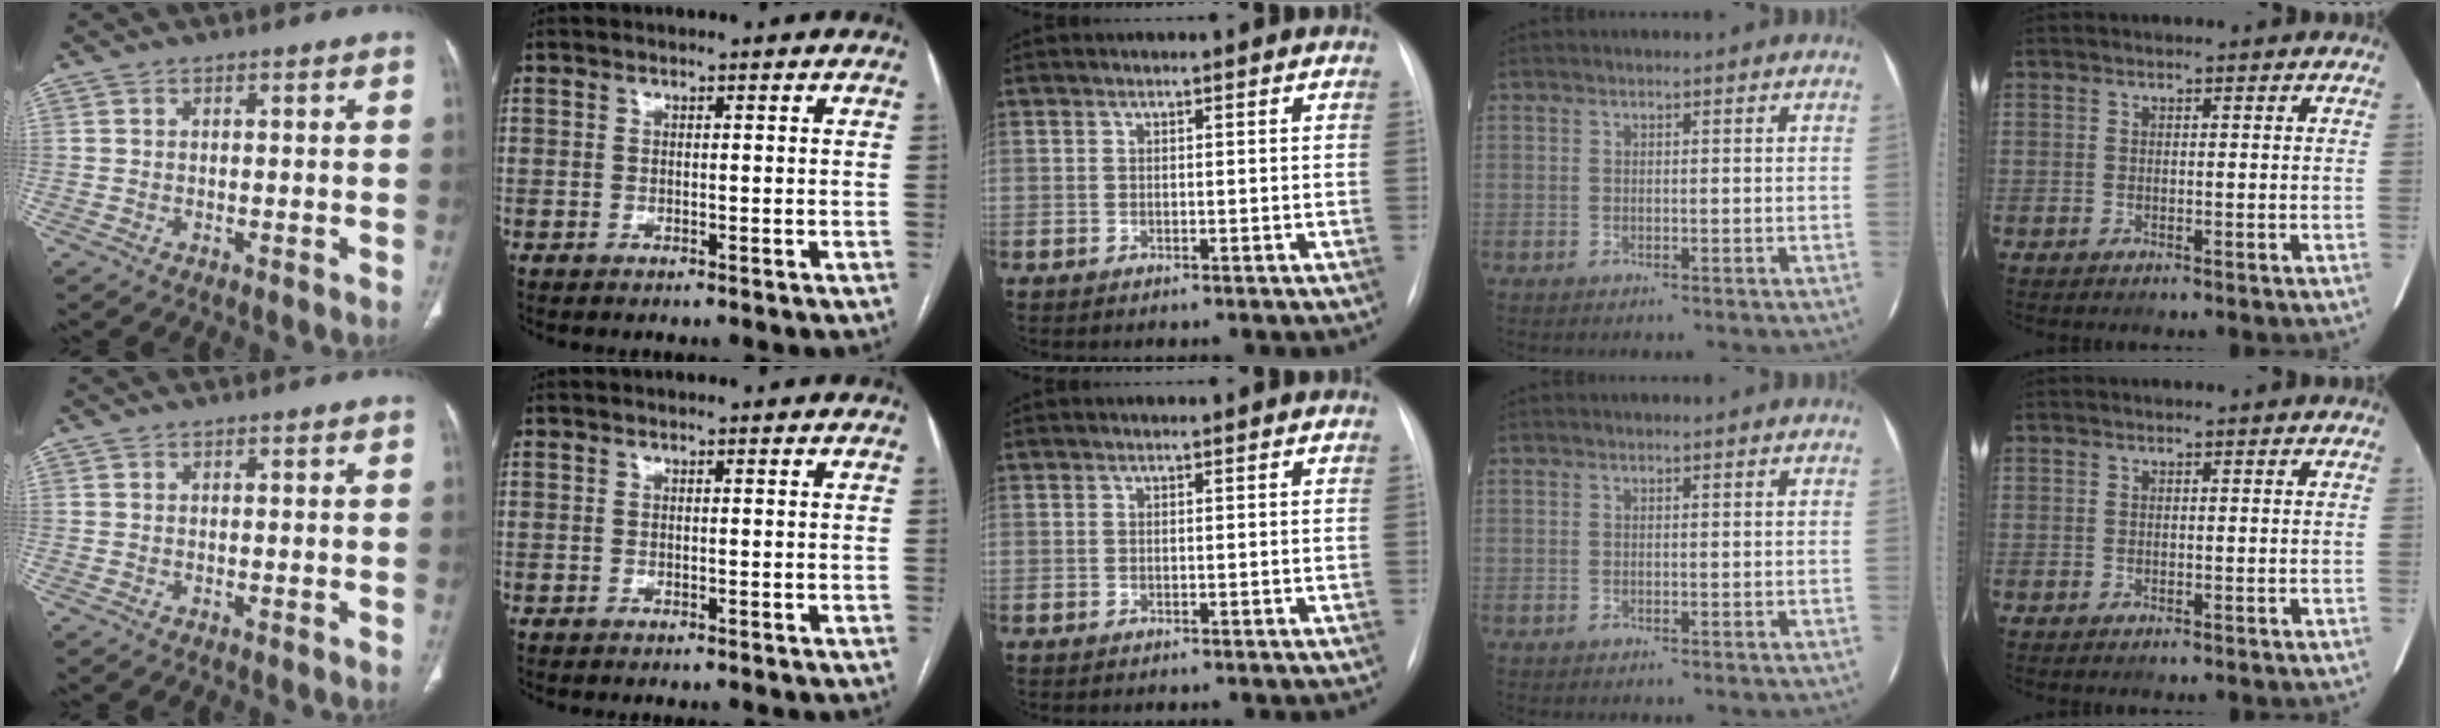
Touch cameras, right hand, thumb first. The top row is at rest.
{}